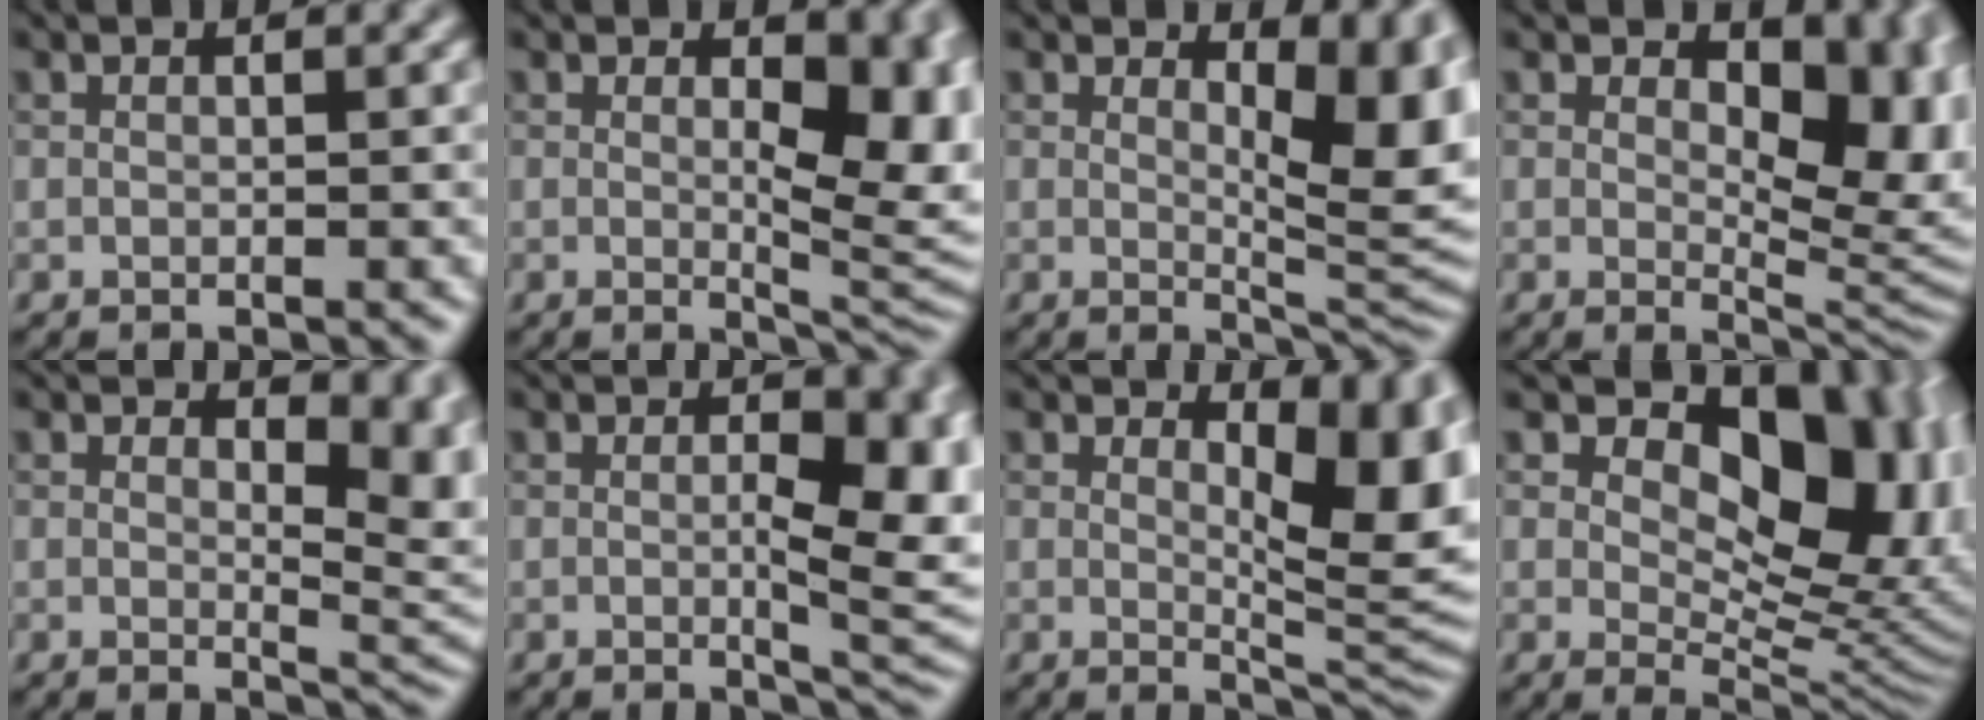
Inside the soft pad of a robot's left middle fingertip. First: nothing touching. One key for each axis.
{"total": 7.5, "fx": 1.0, "fy": 3.6, "fz": 6.5, "tx": -0.082, "ty": -0.015, "tz": 0.023}
{"total": 7.0, "fx": 1.9, "fy": 3.0, "fz": 6.0, "tx": -0.076, "ty": -0.015, "tz": 0.033}
{"total": 8.6, "fx": 2.3, "fy": 4.7, "fz": 6.9, "tx": -0.094, "ty": -0.015, "tz": 0.036}
{"total": 4.7, "fx": 1.7, "fy": 2.4, "fz": 3.7, "tx": -0.037, "ty": -0.015, "tz": 0.028}
{"total": 6.7, "fx": -0.1, "fy": 2.4, "fz": 6.3, "tx": -0.083, "ty": -0.009, "tz": 0.005}
{"total": 7.3, "fx": 2.0, "fy": 3.1, "fz": 6.3, "tx": -0.081, "ty": -0.015, "tz": 0.033}
{"total": 11.7, "fx": 3.7, "fy": 6.9, "fz": 8.7, "tx": -0.111, "ty": -0.007, "tz": 0.058}